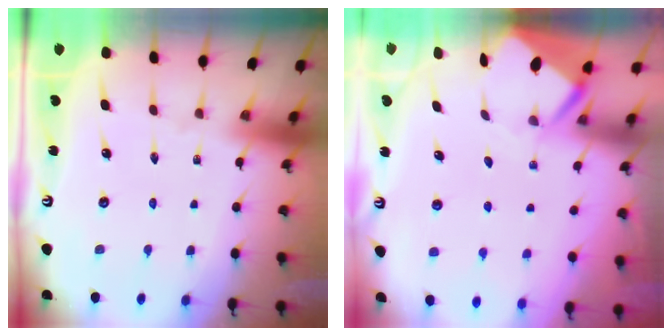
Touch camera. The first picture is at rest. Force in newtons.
{"total": 3.9, "press": 3.9, "slide": 0.3}